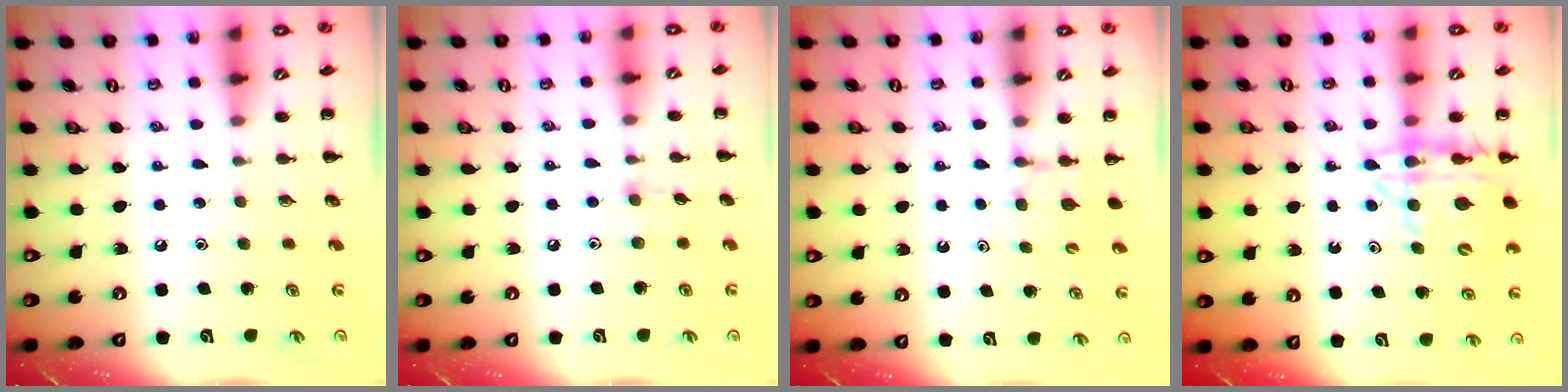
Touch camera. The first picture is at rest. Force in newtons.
{"total": 3.8, "press": 3.6, "slide": 1.2}
{"total": 4.3, "press": 4.1, "slide": 1.4}
{"total": 12.5, "press": 12.1, "slide": 3.3}